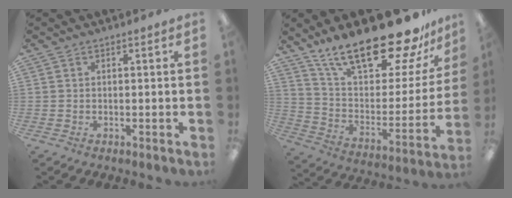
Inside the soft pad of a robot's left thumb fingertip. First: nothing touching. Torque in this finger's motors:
{"motor_torque": [0.42, 0.41, 1.54, -1.23, 0.10]}